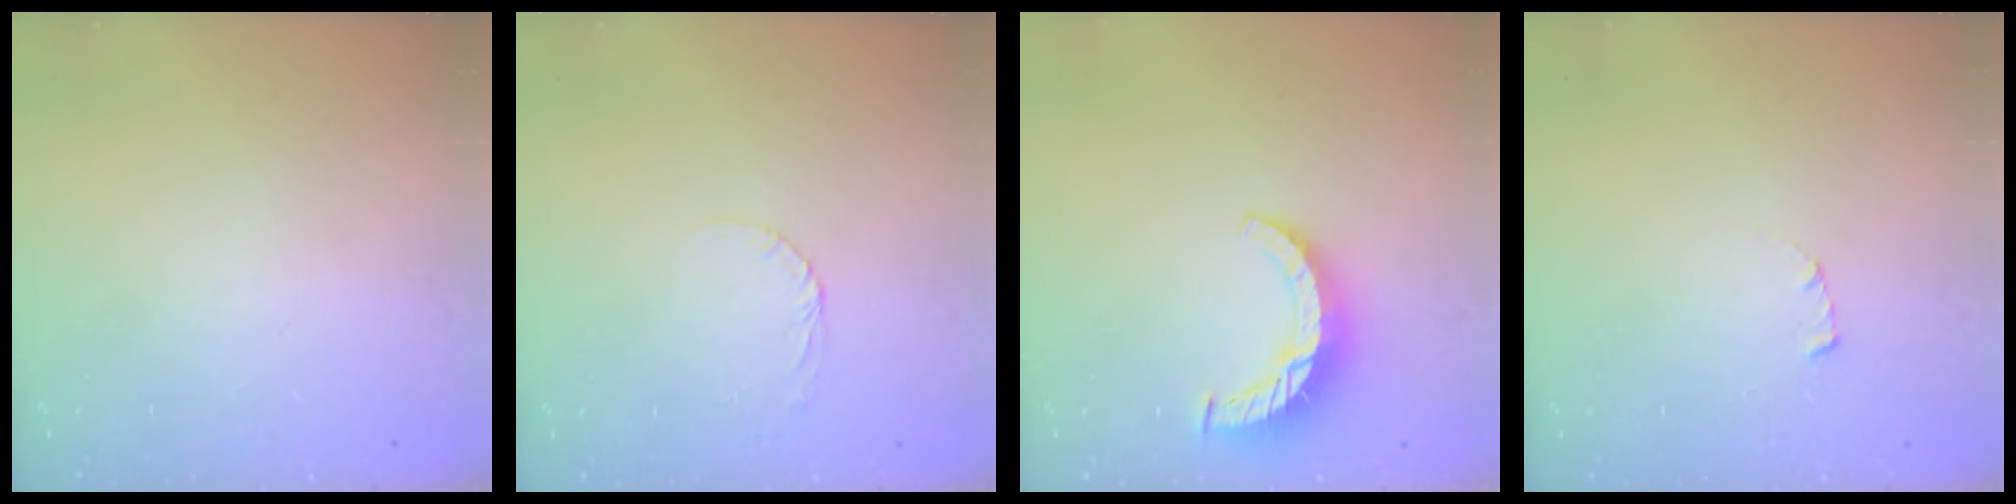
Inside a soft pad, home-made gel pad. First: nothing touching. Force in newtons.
{"total": 2.6, "press": 2.6, "slide": 0.1}
{"total": 9.3, "press": 9.3, "slide": 0.5}
{"total": 1.7, "press": 1.7, "slide": 0.2}